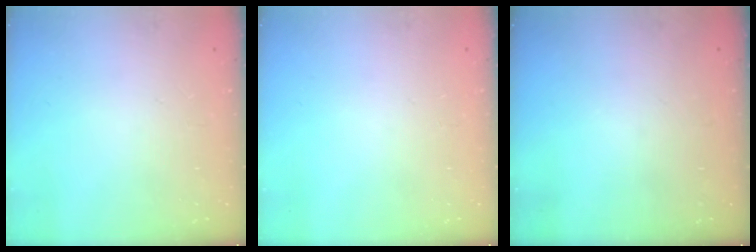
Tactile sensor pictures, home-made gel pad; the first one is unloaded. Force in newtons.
{"total": 0.0}
{"total": 0.0}